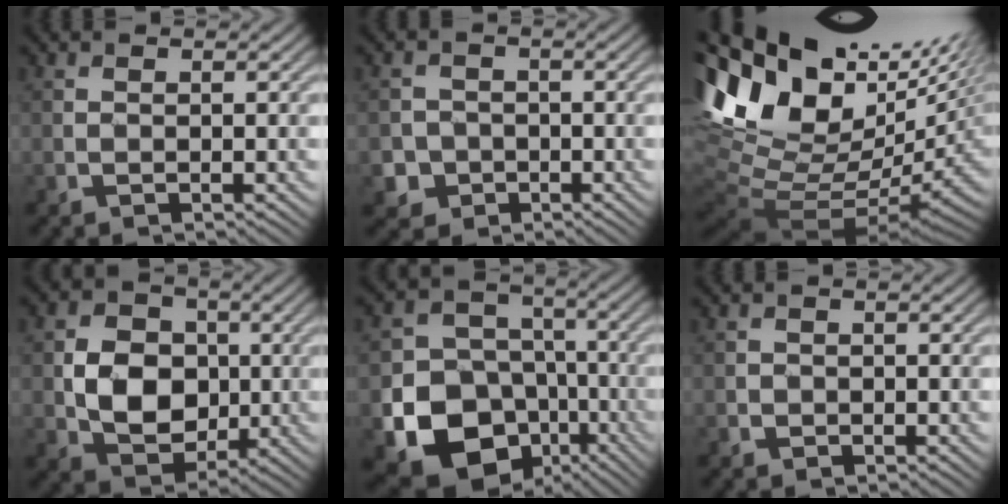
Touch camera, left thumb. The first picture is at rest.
{"total": 3.7, "force": [-1.3, 3.4, 0.6], "torque": [-0.005, -0.003, -0.039]}
{"total": 19.1, "force": [5.6, 10.5, 14.9], "torque": [-0.266, 0.011, 0.136]}
{"total": 8.2, "force": [-0.1, 6.6, 4.9], "torque": [-0.105, 0.000, -0.012]}
{"total": 17.7, "force": [-7.4, 14.5, 7.0], "torque": [-0.151, -0.058, -0.132]}
{"total": 0.9, "force": [-0.3, 0.9, 0.1], "torque": [0.004, -0.004, -0.007]}